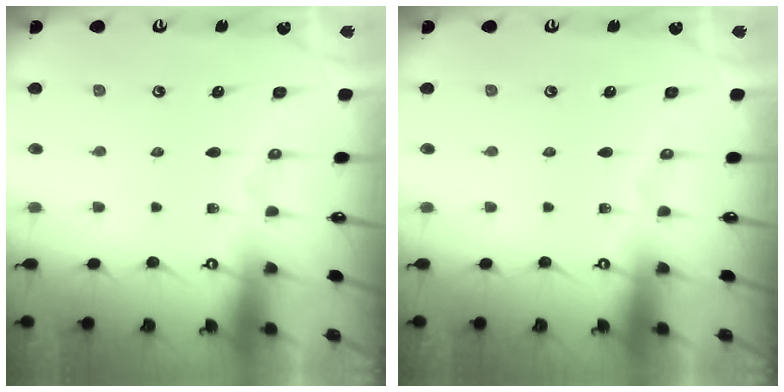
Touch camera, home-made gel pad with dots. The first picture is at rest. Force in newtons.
{"total": 0.0}